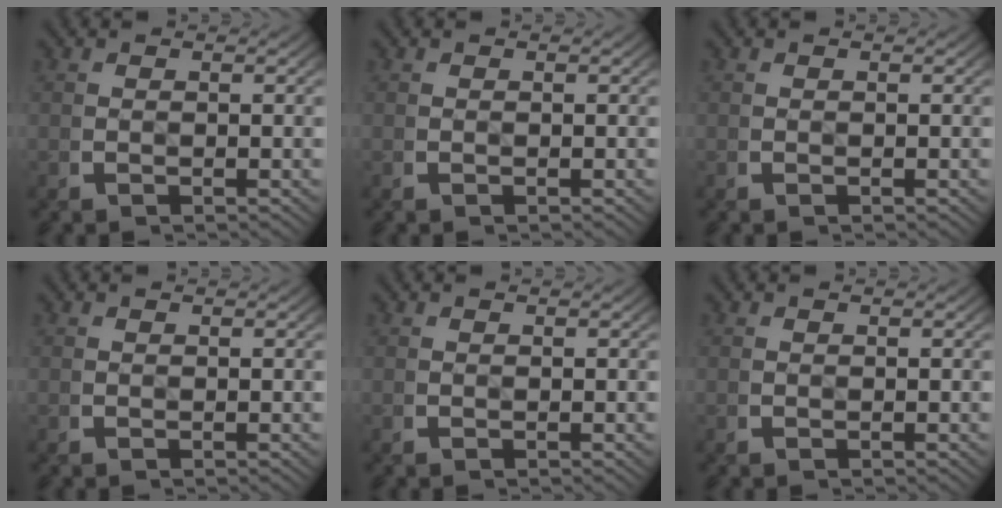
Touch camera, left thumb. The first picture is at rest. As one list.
[{"total": 0.0}, {"total": 0.0}, {"total": 0.0}, {"total": 0.0}, {"total": 0.0}]